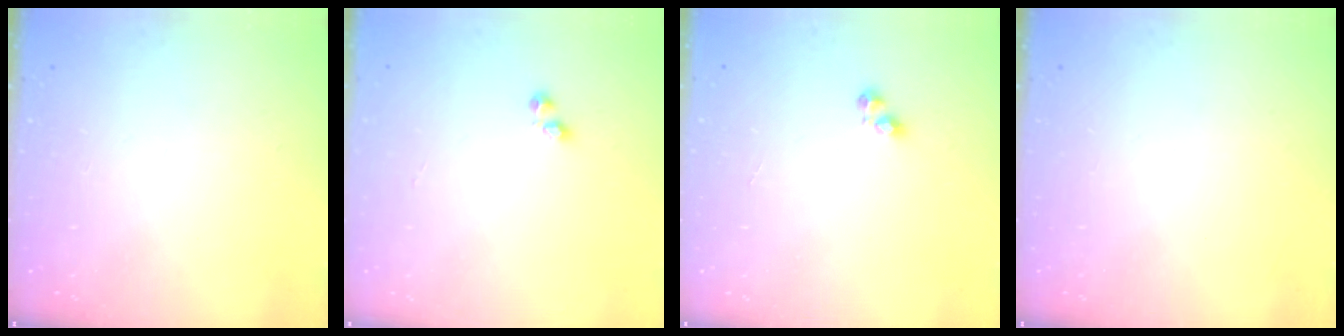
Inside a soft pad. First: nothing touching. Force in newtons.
{"total": 1.6, "press": 1.5, "slide": 0.4}
{"total": 2.4, "press": 2.4, "slide": 0.3}
{"total": 0.0}